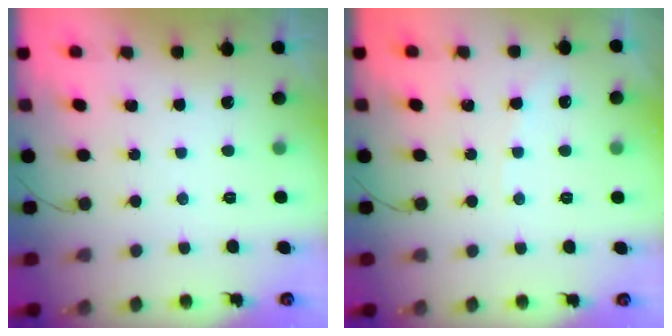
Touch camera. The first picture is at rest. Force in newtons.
{"total": 2.7, "press": 2.6, "slide": 0.4}